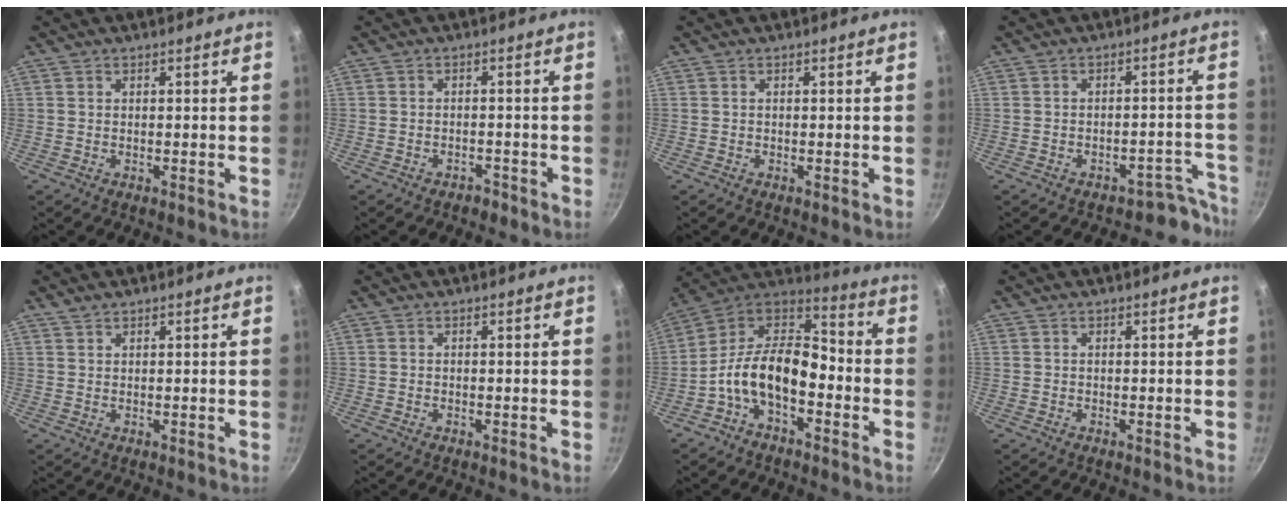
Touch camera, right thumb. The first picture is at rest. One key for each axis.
{"total": 1.6, "fx": -1.4, "fy": 0.8, "fz": 0.3, "tx": 0.007, "ty": 0.022, "tz": -0.011}
{"total": 0.0}
{"total": 5.8, "fx": -5.0, "fy": 2.9, "fz": 0.5, "tx": 0.055, "ty": 0.069, "tz": -0.058}
{"total": 1.3, "fx": 1.1, "fy": 0.4, "fz": 0.5, "tx": -0.009, "ty": -0.005, "tz": 0.023}
{"total": 0.0}
{"total": 15.5, "fx": -5.0, "fy": 9.0, "fz": 11.5, "tx": -0.187, "ty": 0.070, "tz": -0.115}
{"total": 0.0}